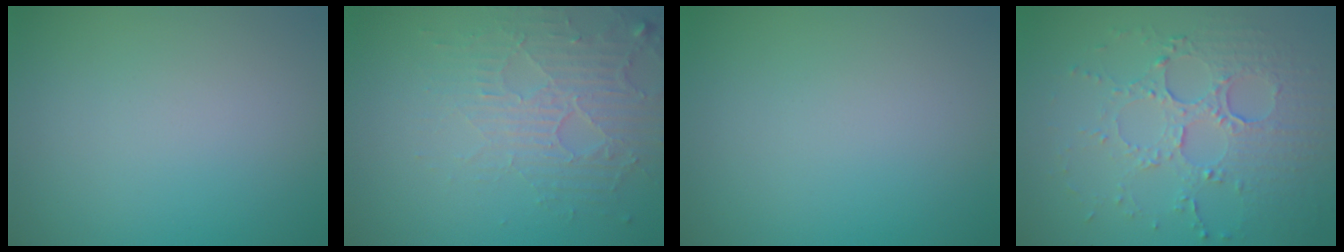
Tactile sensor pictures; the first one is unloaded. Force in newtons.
{"total": 5.2, "press": 3.3, "slide": 4.0}
{"total": 0.0}
{"total": 5.6, "press": 3.9, "slide": 4.1}